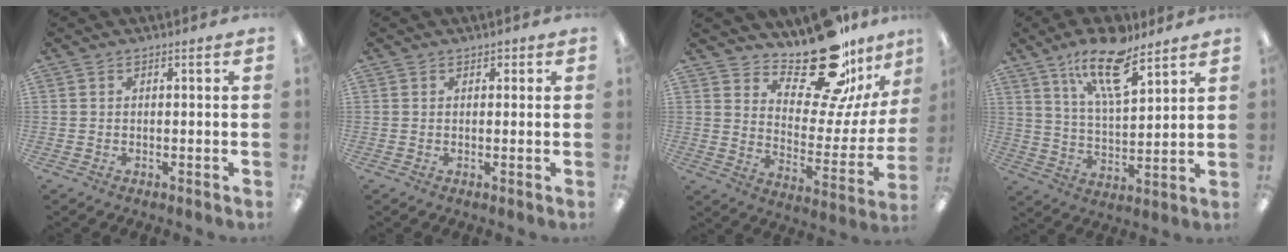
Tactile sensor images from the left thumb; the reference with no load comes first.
{"total": 1.1, "force": [0.6, 0.8, 0.3], "torque": [0.002, -0.001, 0.010]}
{"total": 22.5, "force": [17.9, 8.0, 11.2], "torque": [-0.156, -0.129, 0.300]}
{"total": 16.3, "force": [10.8, 5.7, 10.8], "torque": [-0.181, -0.047, 0.179]}